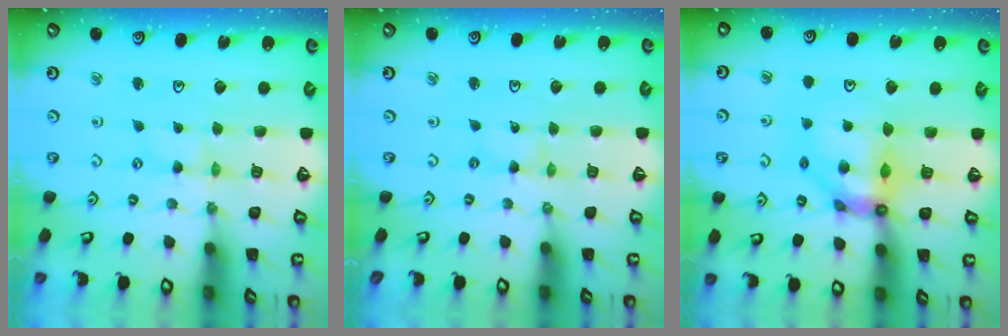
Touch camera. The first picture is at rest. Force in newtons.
{"total": 0.0}
{"total": 10.6, "press": 10.6, "slide": 1.2}